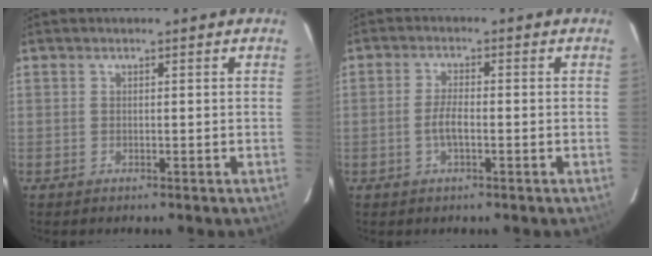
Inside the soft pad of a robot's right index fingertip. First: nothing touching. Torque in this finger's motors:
{"motor_torque": [0.71, -0.38, 0.34, 0.11]}